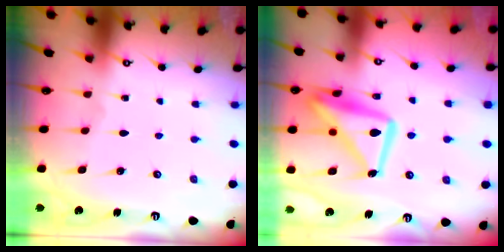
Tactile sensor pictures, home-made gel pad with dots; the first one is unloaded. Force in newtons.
{"total": 16.5, "press": 16.4, "slide": 1.4}